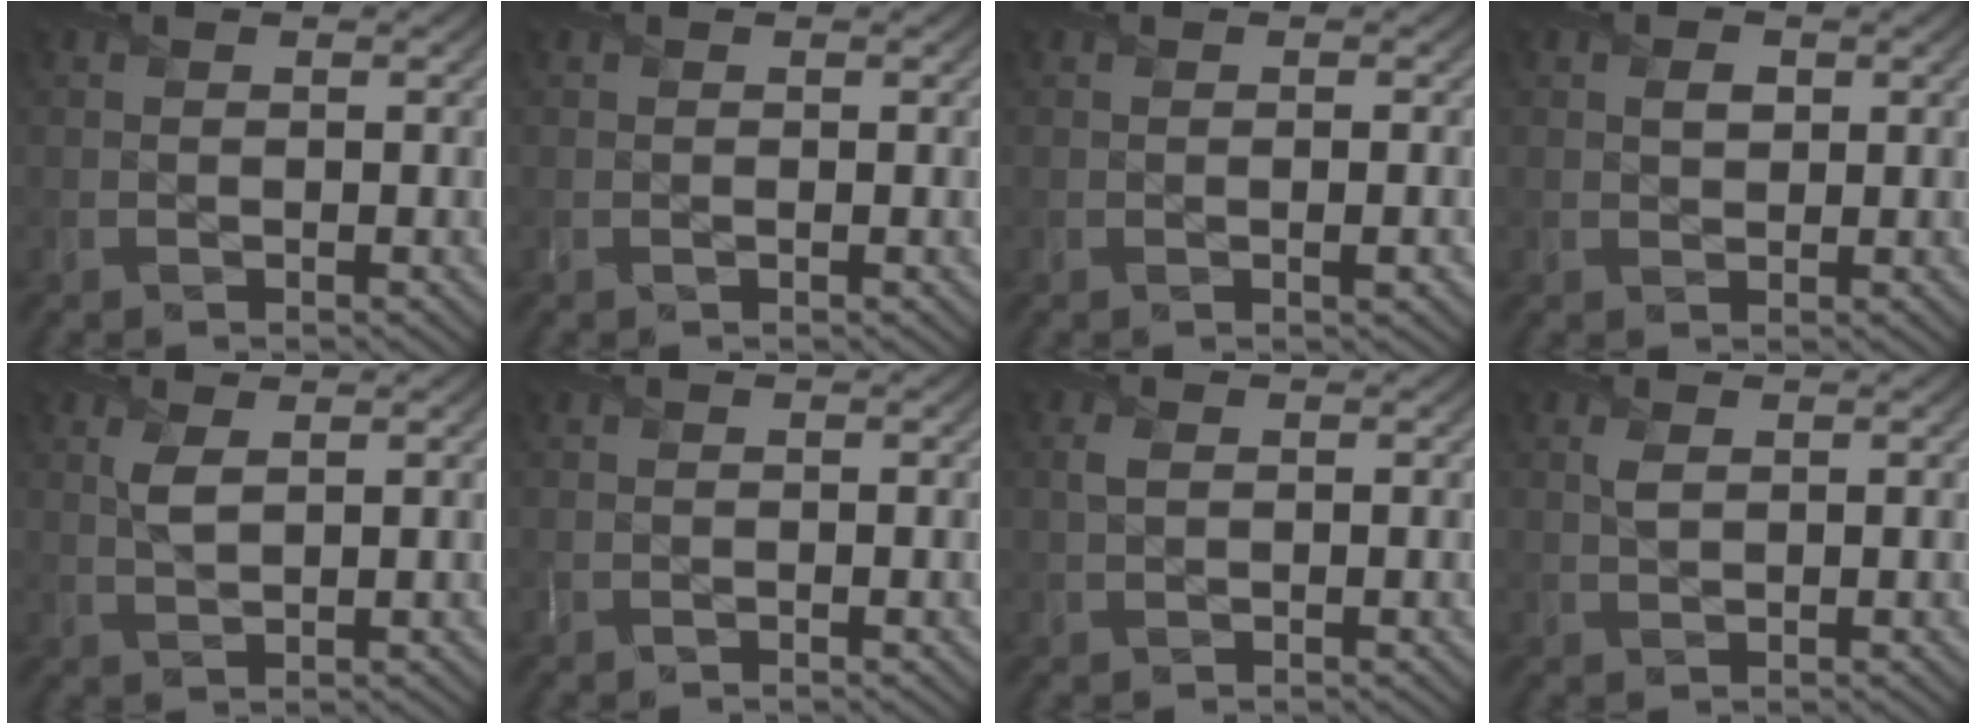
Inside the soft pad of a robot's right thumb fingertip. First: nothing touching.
{"total": 0.0}
{"total": 0.9, "force": [-0.3, 0.2, 0.9], "torque": [-0.013, -0.003, -0.004]}
{"total": 1.5, "force": [0.5, 1.1, 0.8], "torque": [-0.015, -0.003, 0.007]}
{"total": 2.4, "force": [1.0, 0.9, 2.0], "torque": [-0.051, 0.002, 0.023]}
{"total": 0.0}
{"total": 1.2, "force": [0.4, 0.7, 1.0], "torque": [-0.028, 0.004, 0.006]}
{"total": 1.4, "force": [0.6, 0.6, 1.1], "torque": [-0.029, 0.001, 0.014]}